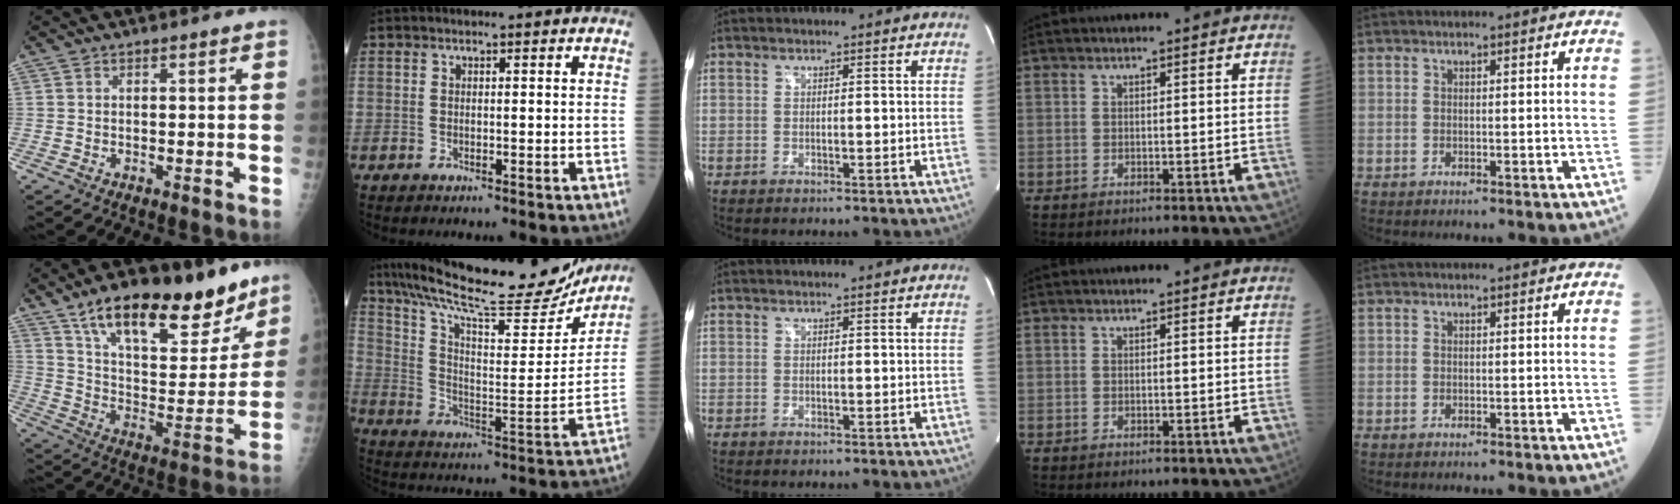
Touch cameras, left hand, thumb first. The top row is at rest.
{"thumb": {"total": 25.7, "force": [17.3, 10.5, 15.7], "torque": [-0.190, -0.060, 0.274]}, "index": {"total": 24.2, "force": [21.7, 3.0, 10.2], "torque": [-0.182, -0.047, 0.315]}}